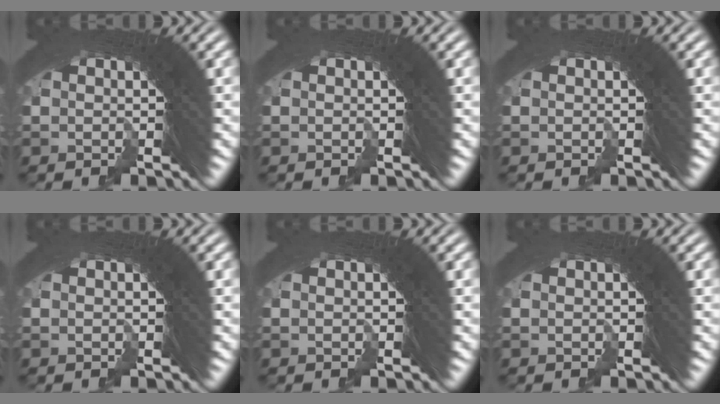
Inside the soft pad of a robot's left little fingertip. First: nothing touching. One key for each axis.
{"total": 0.0}
{"total": 0.0}
{"total": 0.0}
{"total": 0.0}
{"total": 0.0}